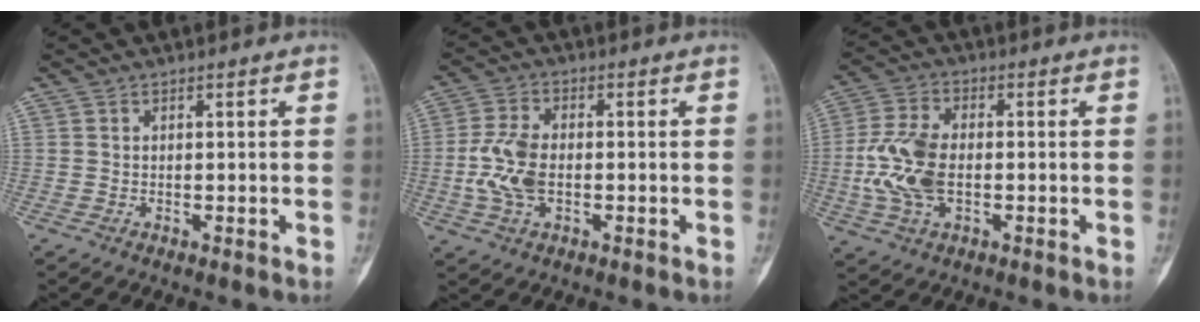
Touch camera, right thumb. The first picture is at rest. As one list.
[{"total": 8.5, "force": [-1.0, 4.9, 6.8], "torque": [-0.148, 0.008, -0.021]}, {"total": 11.4, "force": [-1.1, 6.6, 9.2], "torque": [-0.199, 0.009, -0.023]}]